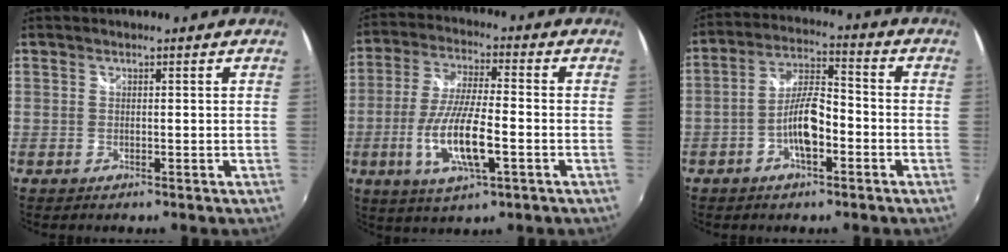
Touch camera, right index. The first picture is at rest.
{"total": 13.1, "force": [-4.0, 3.3, 12.0], "torque": [-0.243, -0.012, -0.074]}
{"total": 8.5, "force": [-3.4, 2.8, 7.2], "torque": [-0.146, 0.014, -0.059]}